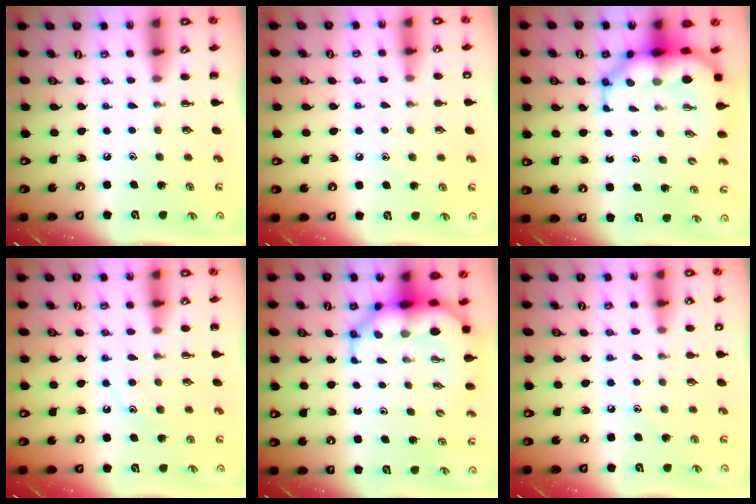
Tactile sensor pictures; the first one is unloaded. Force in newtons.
{"total": 9.4, "press": 9.2, "slide": 2.0}
{"total": 9.0, "press": 8.6, "slide": 2.4}
{"total": 10.7, "press": 10.6, "slide": 1.4}
{"total": 9.0, "press": 8.6, "slide": 2.4}
{"total": 9.5, "press": 9.2, "slide": 2.5}